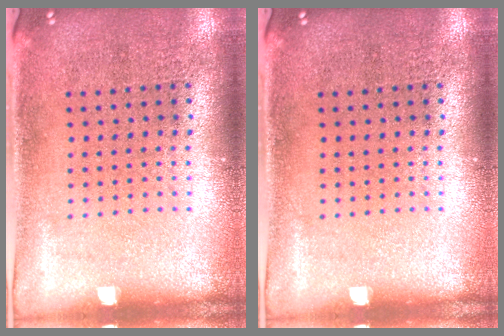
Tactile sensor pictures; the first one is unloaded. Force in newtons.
{"total": 0.0}